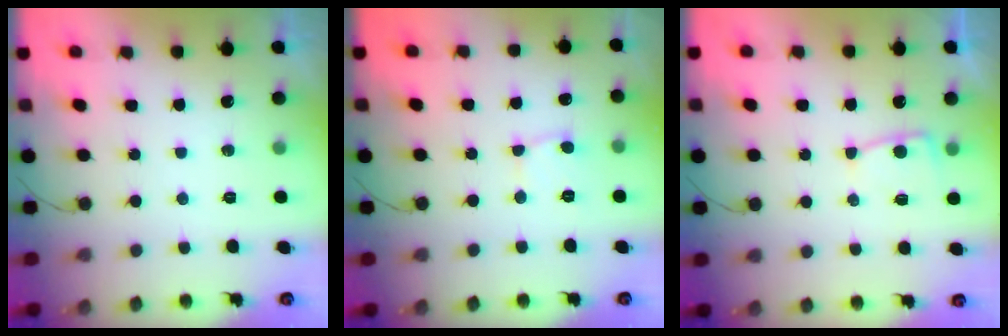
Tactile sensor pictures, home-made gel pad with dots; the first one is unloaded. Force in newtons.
{"total": 2.9, "press": 2.9, "slide": 0.2}
{"total": 6.7, "press": 6.7, "slide": 0.6}